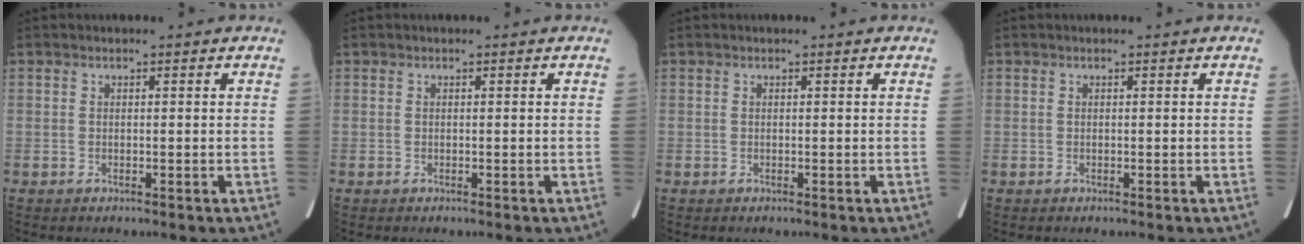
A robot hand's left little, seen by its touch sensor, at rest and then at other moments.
{"total": 0.0}
{"total": 0.0}
{"total": 0.0}